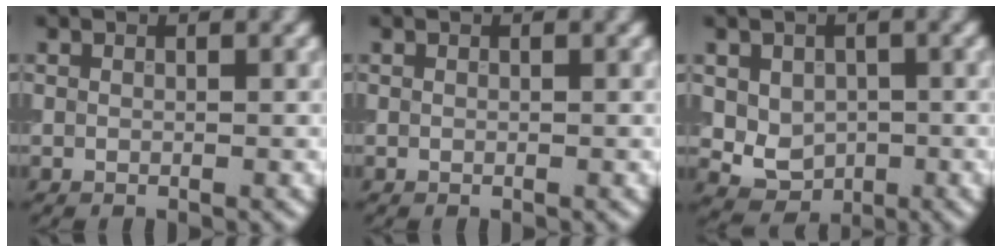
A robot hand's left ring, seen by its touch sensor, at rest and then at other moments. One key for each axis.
{"total": 0.0}
{"total": 3.8, "fx": 0.1, "fy": 3.1, "fz": 2.1, "tx": -0.030, "ty": -0.007, "tz": 0.012}